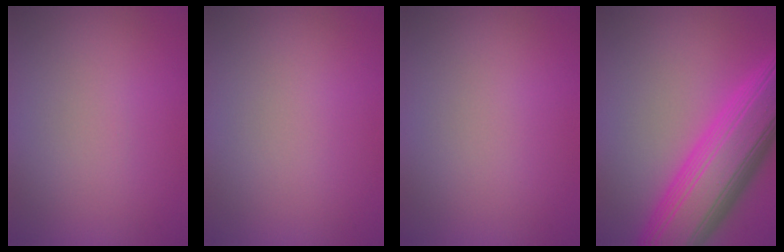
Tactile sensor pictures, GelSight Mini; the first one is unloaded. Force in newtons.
{"total": 0.0}
{"total": 0.0}
{"total": 11.5, "press": 11.5, "slide": 0.4}